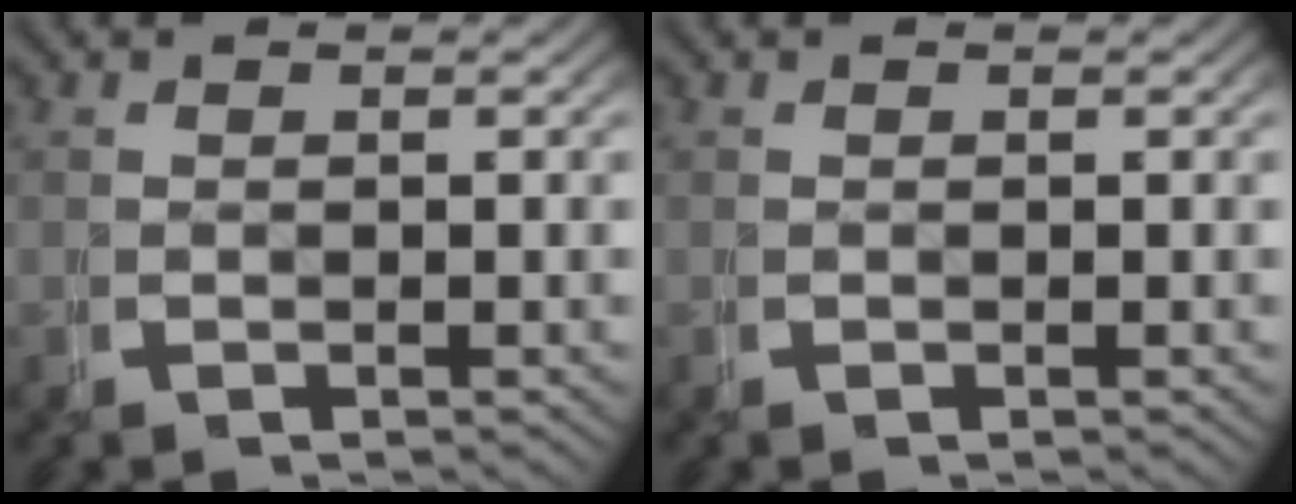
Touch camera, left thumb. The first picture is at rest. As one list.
[{"total": 0.0}]